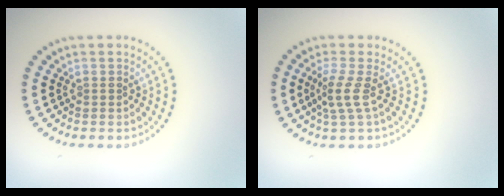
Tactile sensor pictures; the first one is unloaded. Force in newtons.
{"total": 2.2, "press": 1.4, "slide": 1.6}